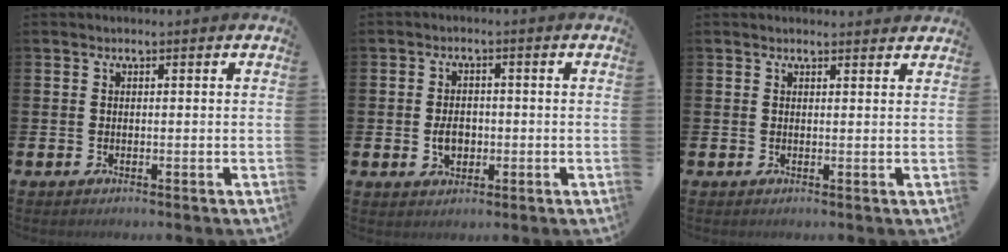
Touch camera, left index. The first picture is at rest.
{"total": 3.1, "force": [-0.5, 2.3, 2.1], "torque": [-0.025, -0.001, -0.016]}
{"total": 0.8, "force": [0.8, 0.1, 0.1], "torque": [0.005, -0.004, 0.012]}